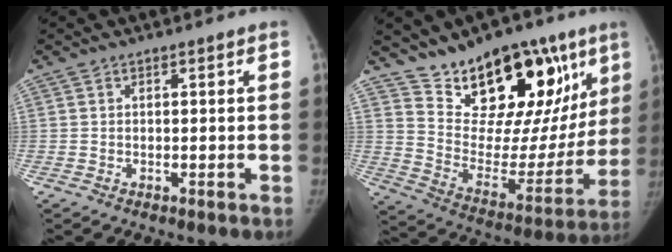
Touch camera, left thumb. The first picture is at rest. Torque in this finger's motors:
{"motor_torque": [1.66, 1.78, 1.12, -1.65, 0.05]}